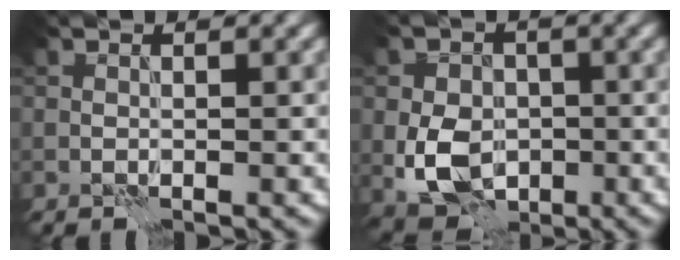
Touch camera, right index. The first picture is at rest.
{"total": 6.4, "force": [-1.3, 4.8, 4.0], "torque": [-0.077, -0.008, -0.030]}